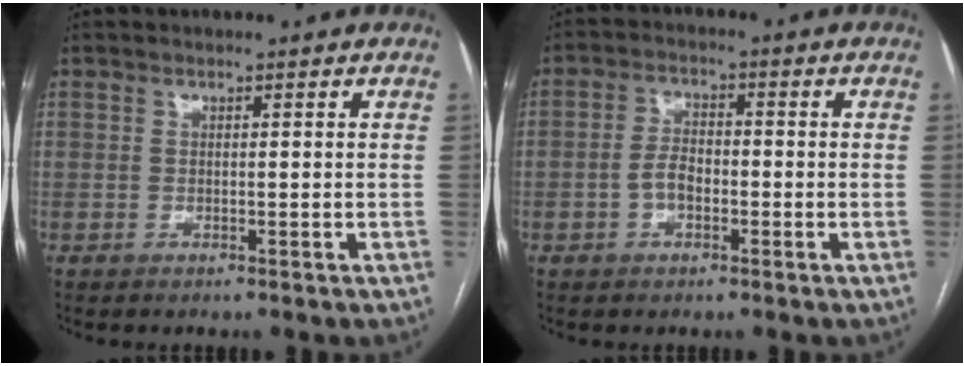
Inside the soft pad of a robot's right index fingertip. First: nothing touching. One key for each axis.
{"total": 3.9, "fx": -1.3, "fy": 2.2, "fz": 3.0, "tx": -0.060, "ty": 0.013, "tz": -0.024}